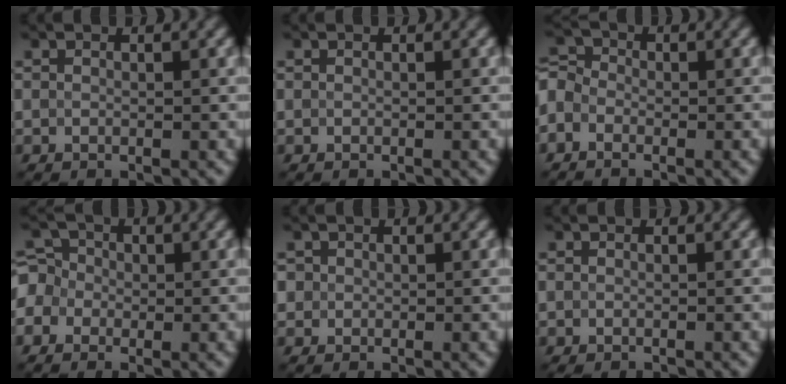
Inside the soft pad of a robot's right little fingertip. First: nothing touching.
{"total": 0.0}
{"total": 3.4, "force": [-1.8, 2.5, 1.3], "torque": [-0.021, 0.011, -0.041]}
{"total": 3.7, "force": [-0.7, 3.4, 1.3], "torque": [-0.014, 0.025, -0.039]}
{"total": 0.8, "force": [0.1, 0.8, 0.1], "torque": [0.008, -0.001, -0.002]}
{"total": 1.1, "force": [-1.0, 0.2, 0.4], "torque": [-0.004, -0.005, -0.014]}